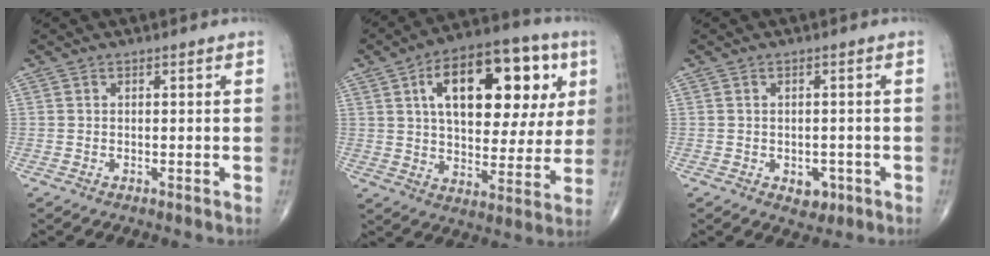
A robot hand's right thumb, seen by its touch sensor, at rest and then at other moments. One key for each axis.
{"total": 23.4, "fx": 7.4, "fy": 12.1, "fz": 18.5, "tx": -0.238, "ty": 0.002, "tz": 0.108}
{"total": 3.2, "fx": -1.3, "fy": 2.3, "fz": 1.9, "tx": -0.005, "ty": 0.004, "tz": -0.012}